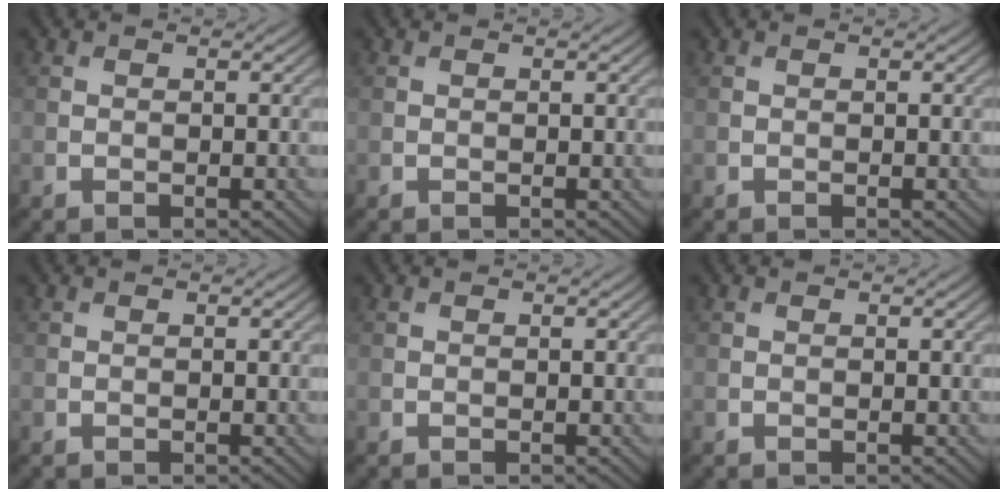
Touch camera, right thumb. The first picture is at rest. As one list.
[{"total": 0.0}, {"total": 0.0}, {"total": 0.0}, {"total": 0.0}, {"total": 0.0}]